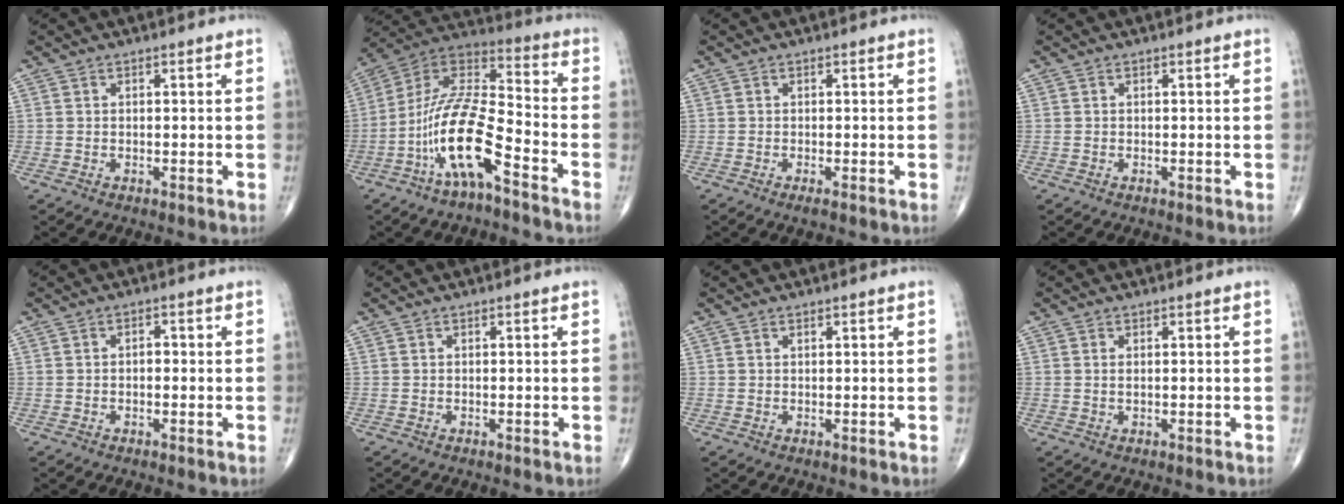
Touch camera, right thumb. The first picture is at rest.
{"total": 15.8, "force": [-7.6, 4.5, 13.0], "torque": [-0.262, 0.065, -0.146]}
{"total": 0.8, "force": [-0.5, 0.1, 0.6], "torque": [-0.018, -0.004, -0.012]}
{"total": 0.0}
{"total": 1.4, "force": [-0.1, 0.8, 1.1], "torque": [-0.013, 0.005, -0.006]}
{"total": 0.0}
{"total": 0.0}
{"total": 0.7, "force": [0.2, 0.2, 0.6], "torque": [-0.015, -0.001, 0.005]}